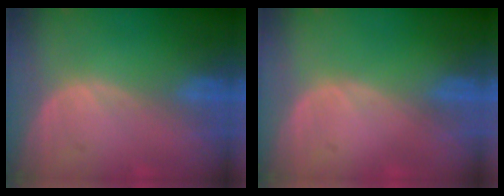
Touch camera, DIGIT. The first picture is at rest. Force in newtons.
{"total": 0.0}